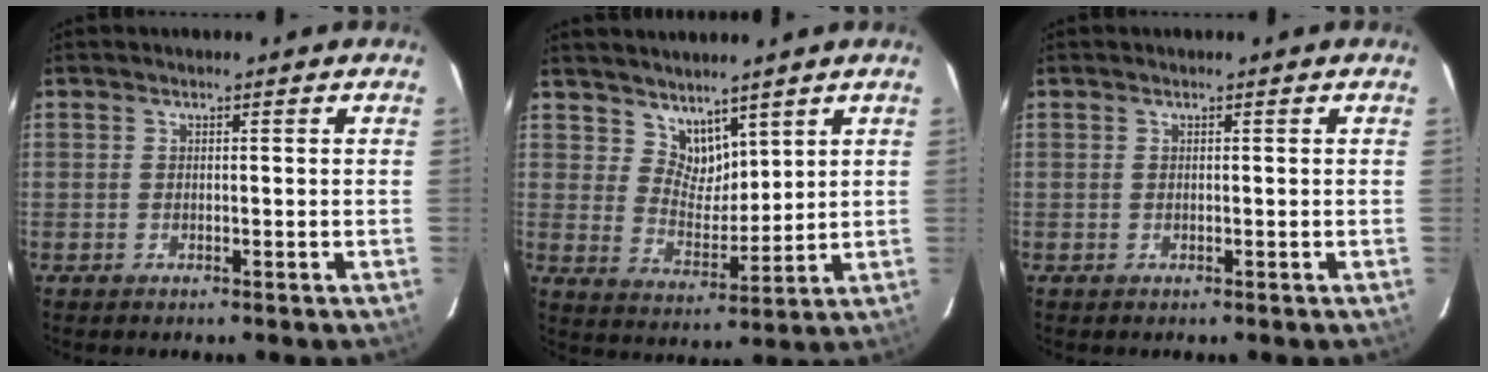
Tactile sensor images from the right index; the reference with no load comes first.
{"total": 6.3, "force": [4.9, 3.5, 1.7], "torque": [-0.020, -0.003, 0.094]}
{"total": 0.0}